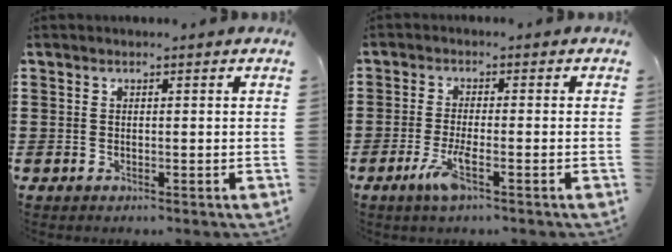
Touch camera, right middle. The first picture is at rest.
{"total": 4.5, "force": [-2.1, 0.5, 4.0], "torque": [-0.086, -0.015, -0.041]}